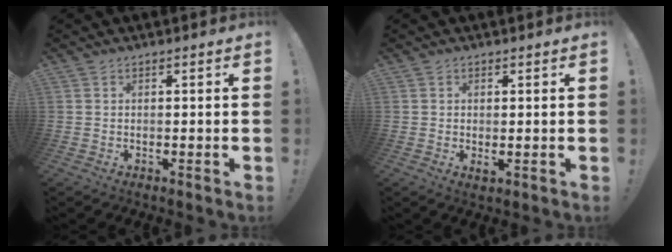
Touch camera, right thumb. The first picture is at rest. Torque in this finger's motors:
{"motor_torque": [-0.26, 0.10, 0.23, 0.13, 0.02]}